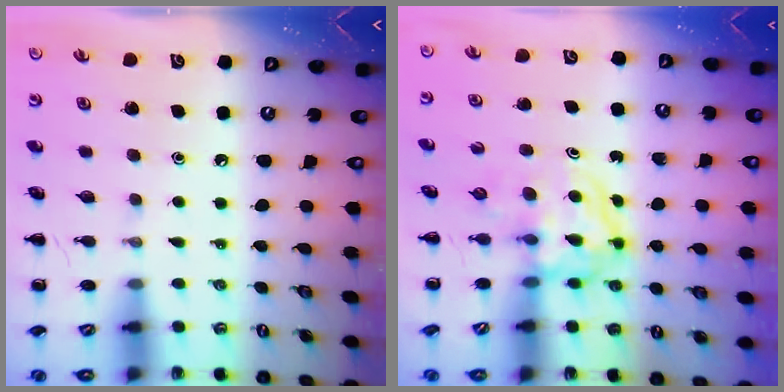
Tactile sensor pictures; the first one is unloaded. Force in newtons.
{"total": 3.8, "press": 3.8, "slide": 0.5}